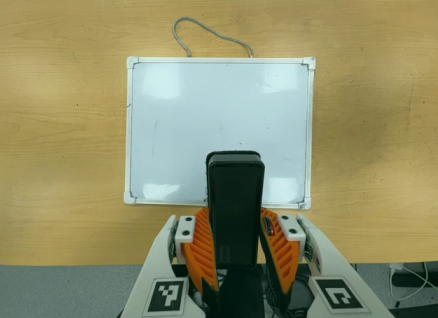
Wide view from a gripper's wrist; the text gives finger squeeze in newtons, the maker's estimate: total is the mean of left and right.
{"total": 6.2, "left": 5.5, "right": 7.0}